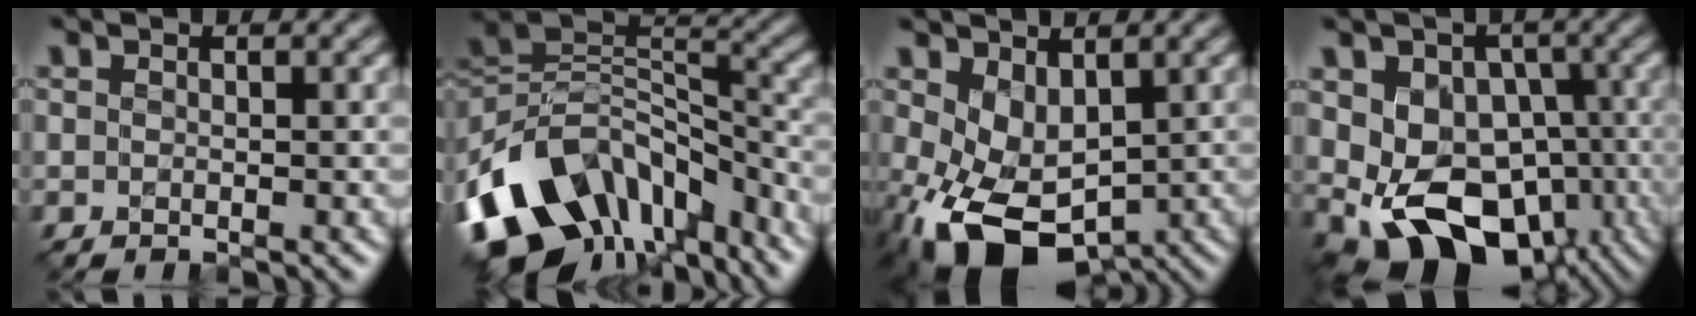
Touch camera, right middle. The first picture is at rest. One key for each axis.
{"total": 14.0, "fx": -8.3, "fy": 8.7, "fz": 7.3, "tx": -0.161, "ty": 0.018, "tz": -0.138}
{"total": 7.6, "fx": -1.7, "fy": 4.8, "fz": 5.6, "tx": -0.128, "ty": -0.019, "tz": -0.015}
{"total": 10.9, "fx": -2.4, "fy": 7.9, "fz": 7.1, "tx": -0.105, "ty": -0.015, "tz": -0.038}